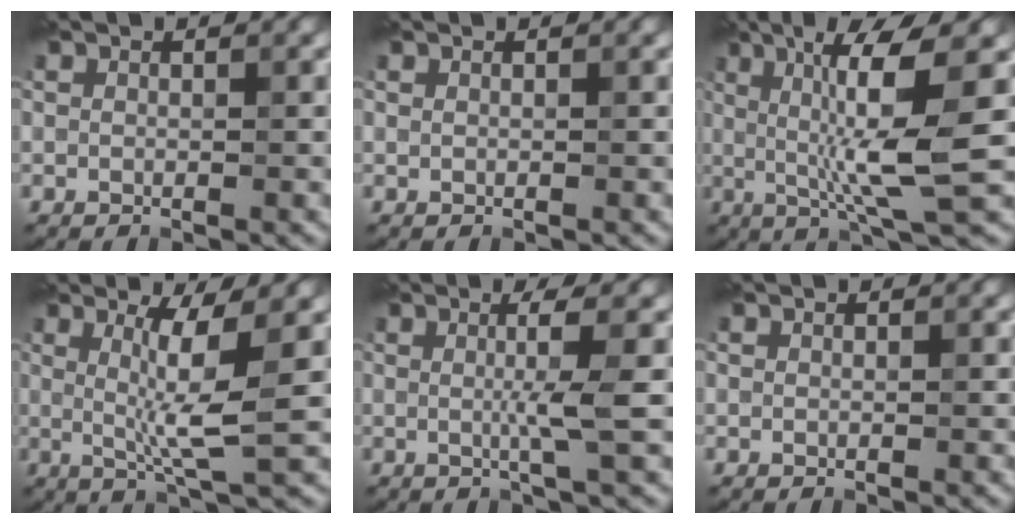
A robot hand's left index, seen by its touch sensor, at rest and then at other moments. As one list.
[{"total": 0.0}, {"total": 9.1, "force": [1.0, 1.4, 9.0], "torque": [-0.140, -0.005, 0.020]}, {"total": 5.1, "force": [0.6, 0.5, 5.1], "torque": [-0.097, -0.008, 0.015]}, {"total": 3.4, "force": [0.2, 0.4, 3.4], "torque": [-0.061, -0.003, -0.003]}, {"total": 0.0}]